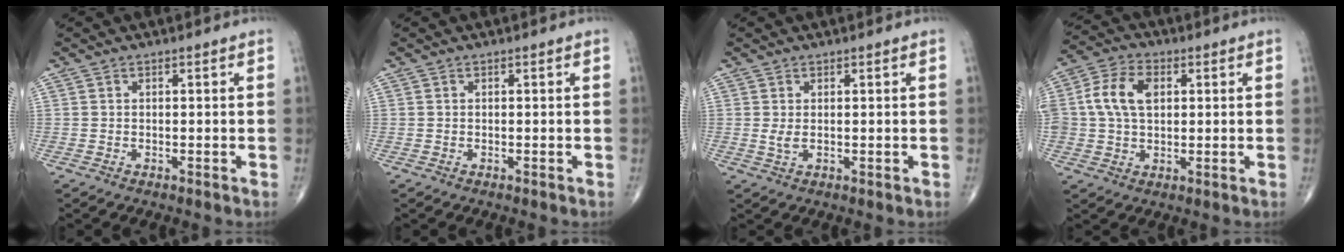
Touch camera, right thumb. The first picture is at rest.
{"total": 0.0}
{"total": 1.7, "force": [0.2, 0.8, 1.5], "torque": [-0.032, -0.002, 0.009]}
{"total": 9.5, "force": [1.6, 6.3, 6.9], "torque": [-0.132, 0.014, 0.027]}